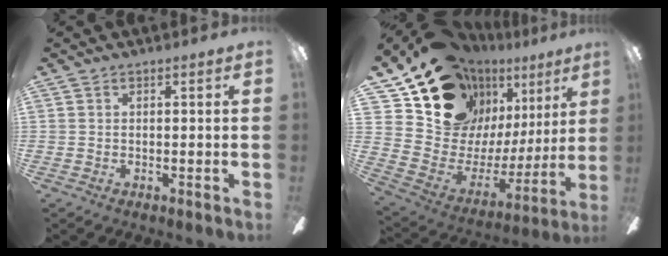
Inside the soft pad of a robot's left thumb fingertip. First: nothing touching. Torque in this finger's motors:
{"motor_torque": [1.05, 1.05, 1.39, -1.38, 0.59]}